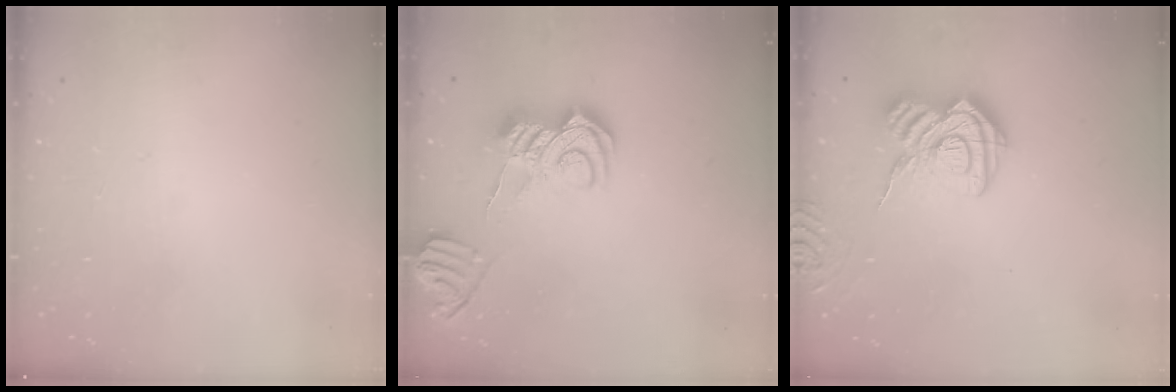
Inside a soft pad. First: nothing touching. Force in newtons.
{"total": 11.2, "press": 11.2, "slide": 1.3}
{"total": 14.5, "press": 14.4, "slide": 1.4}